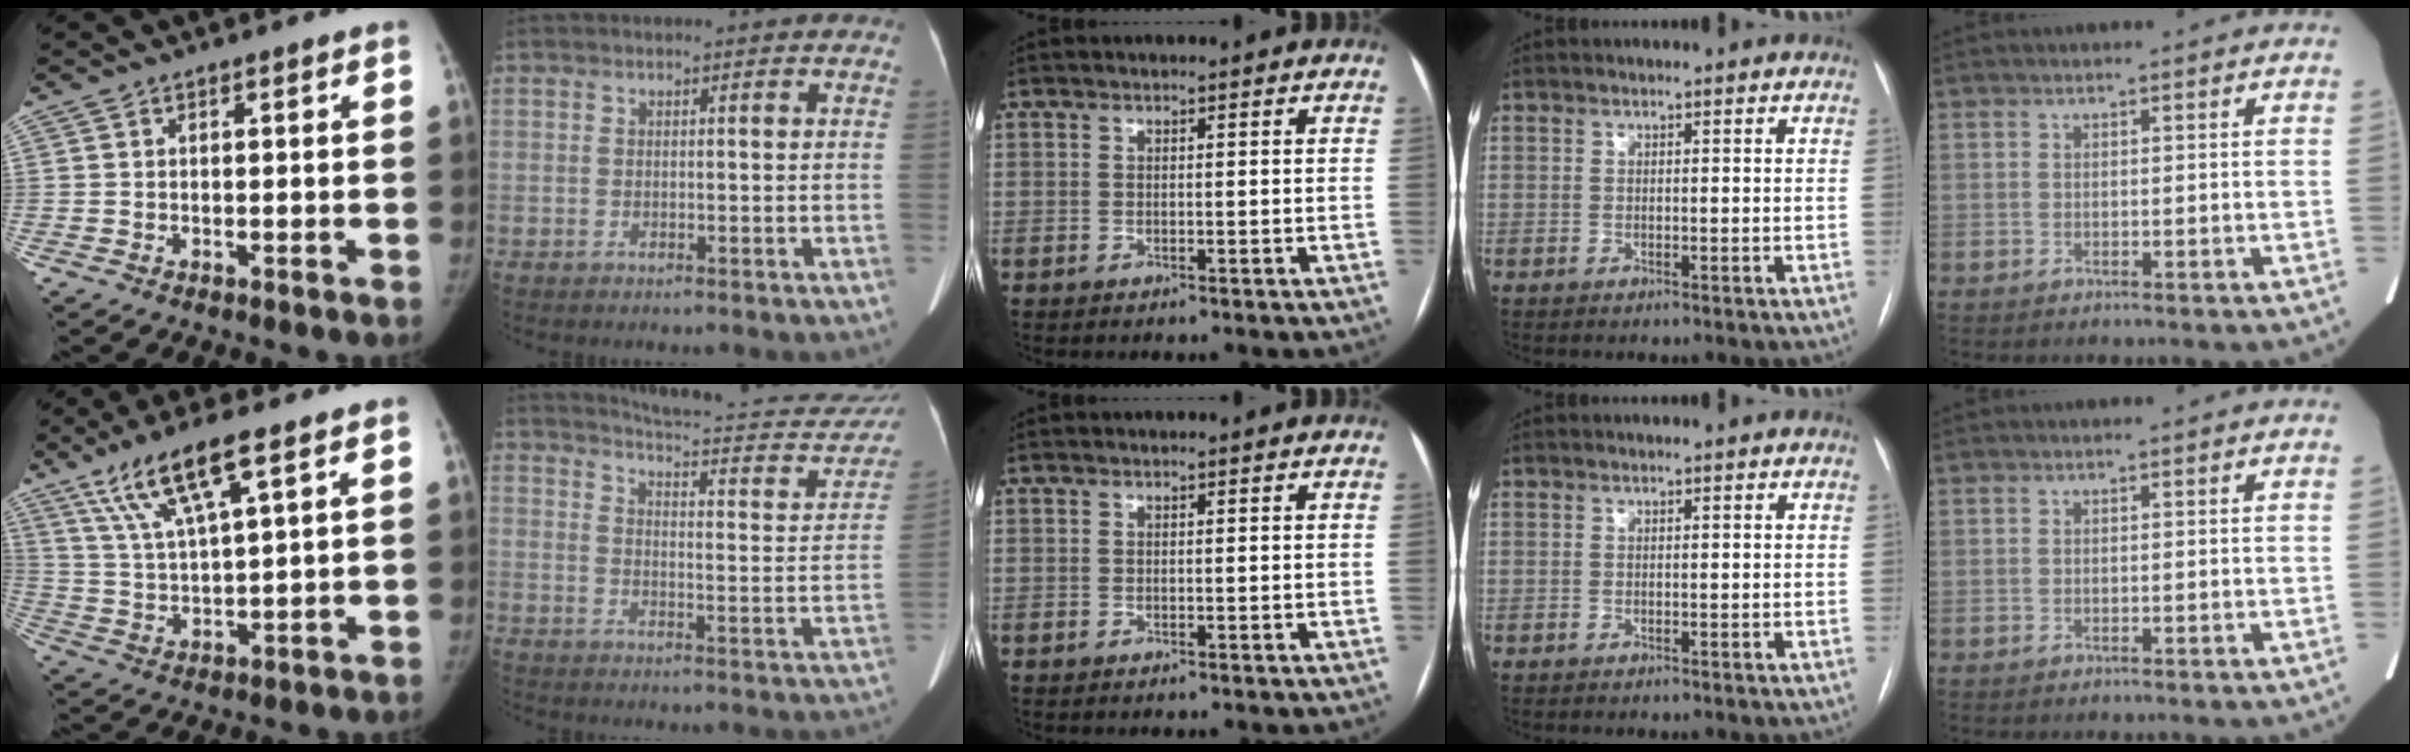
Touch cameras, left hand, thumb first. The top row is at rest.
{"thumb": {"total": 12.2, "force": [7.1, 2.3, 9.6], "torque": [-0.190, -0.015, 0.142]}, "index": {"total": 21.2, "force": [20.2, 3.2, 5.6], "torque": [-0.057, -0.082, 0.234]}}